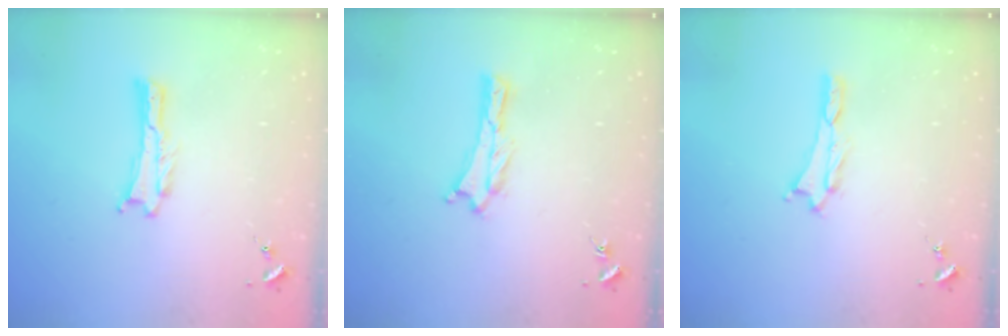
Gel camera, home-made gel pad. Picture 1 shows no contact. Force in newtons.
{"total": 0.0}
{"total": 0.7, "press": 0.7, "slide": 0.3}